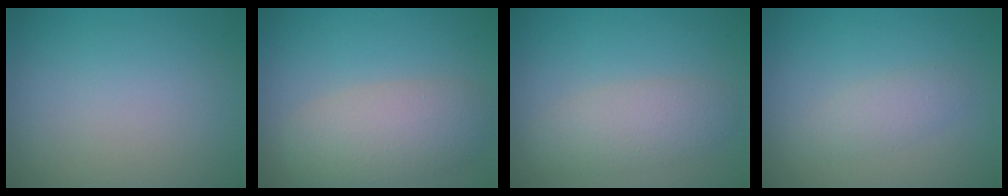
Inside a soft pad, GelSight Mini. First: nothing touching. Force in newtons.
{"total": 4.6, "press": 4.6, "slide": 0.4}
{"total": 3.0, "press": 3.0, "slide": 0.2}
{"total": 1.6, "press": 1.6, "slide": 0.0}